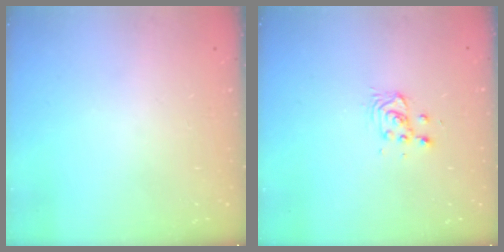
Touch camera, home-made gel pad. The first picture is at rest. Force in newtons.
{"total": 3.2, "press": 3.2, "slide": 0.4}